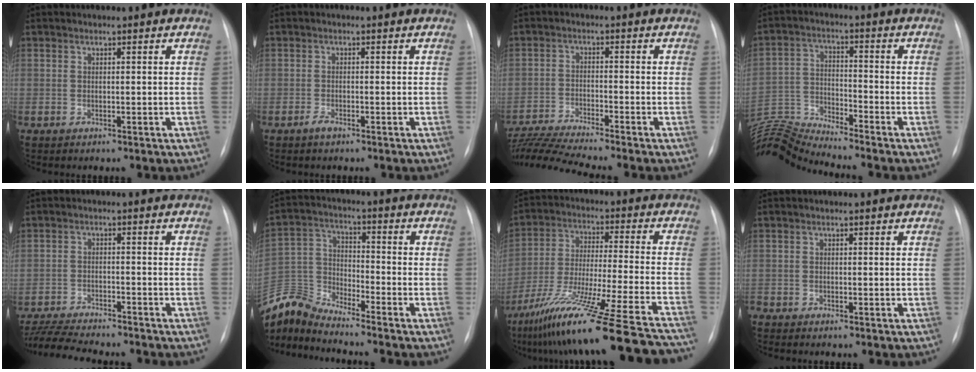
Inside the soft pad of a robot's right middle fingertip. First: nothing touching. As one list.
[{"total": 1.0, "force": [-0.7, 0.2, 0.7], "torque": [-0.017, -0.001, -0.013]}, {"total": 10.3, "force": [-9.2, -1.8, 4.1], "torque": [-0.076, -0.020, -0.163]}, {"total": 10.2, "force": [-9.9, -2.7, 0.5], "torque": [-0.020, 0.015, -0.190]}, {"total": 11.0, "force": [-10.1, 0.9, 4.4], "torque": [-0.075, -0.008, -0.159]}, {"total": 9.7, "force": [-9.7, -0.6, 0.7], "torque": [-0.029, 0.017, -0.195]}, {"total": 27.2, "force": [-22.6, -1.5, 15.0], "torque": [-0.203, -0.053, -0.356]}, {"total": 0.5, "force": [-0.5, 0.1, -0.1], "torque": [0.004, 0.000, -0.011]}]